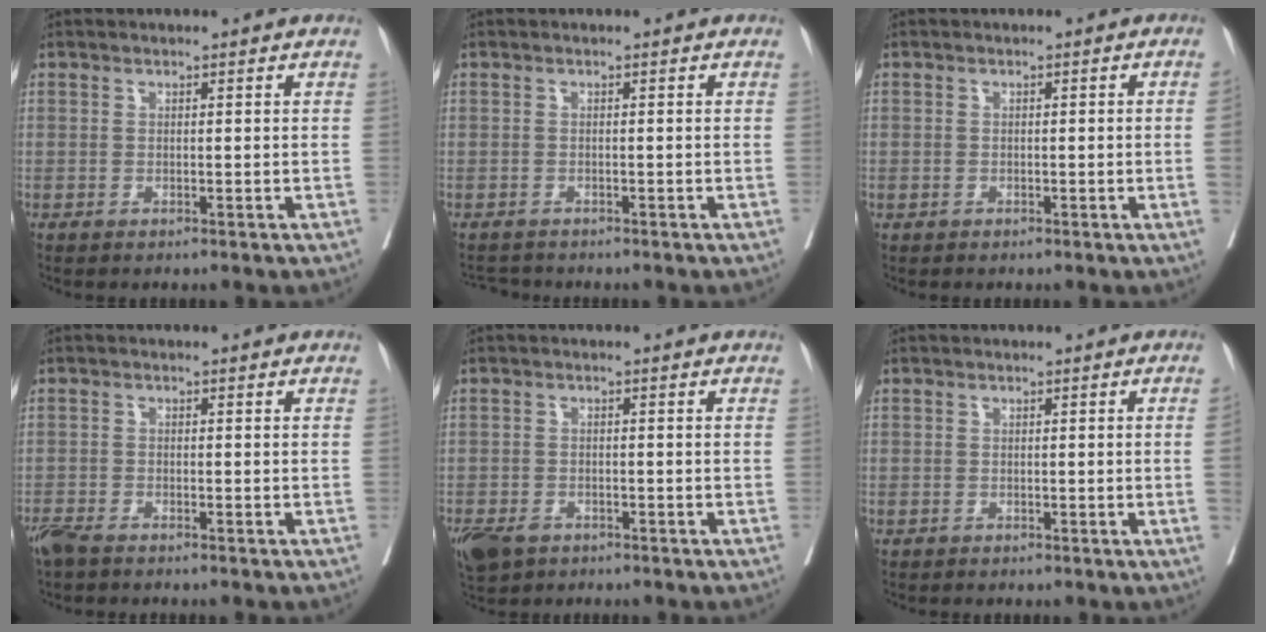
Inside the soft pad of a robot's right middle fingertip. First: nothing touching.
{"total": 1.8, "force": [-1.8, 0.4, -0.1], "torque": [0.000, -0.010, -0.030]}
{"total": 1.0, "force": [-0.3, 0.2, 0.9], "torque": [-0.018, 0.007, -0.003]}
{"total": 4.0, "force": [-3.3, 0.7, 2.2], "torque": [-0.045, -0.011, -0.059]}
{"total": 7.6, "force": [-4.6, 4.7, 3.8], "torque": [-0.092, -0.010, -0.074]}
{"total": 0.8, "force": [-0.2, -0.1, 0.8], "torque": [-0.013, 0.004, -0.005]}